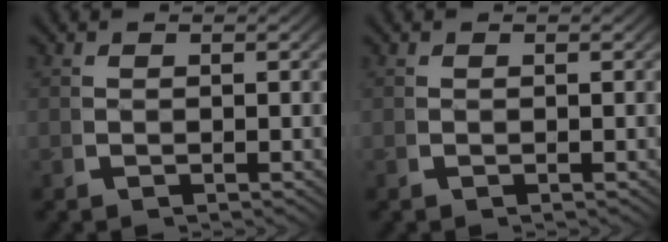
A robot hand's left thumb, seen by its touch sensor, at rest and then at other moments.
{"total": 0.0}